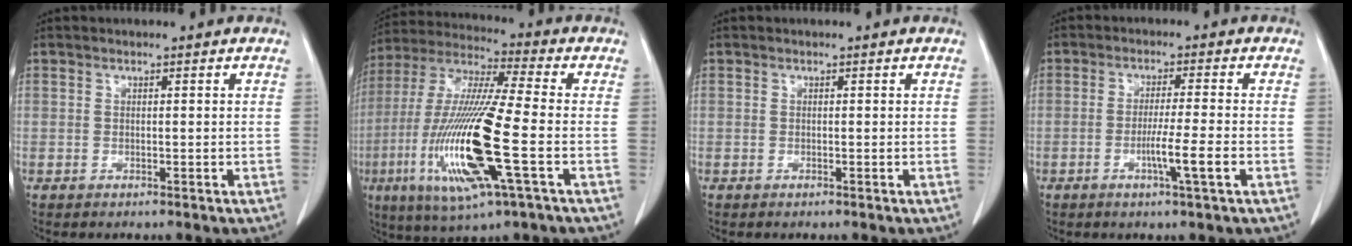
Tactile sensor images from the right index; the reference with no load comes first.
{"total": 19.4, "force": [-5.0, 1.2, 18.7], "torque": [-0.400, -0.023, -0.093]}
{"total": 0.0}
{"total": 5.4, "force": [-1.8, -0.8, 5.0], "torque": [-0.083, -0.008, -0.030]}